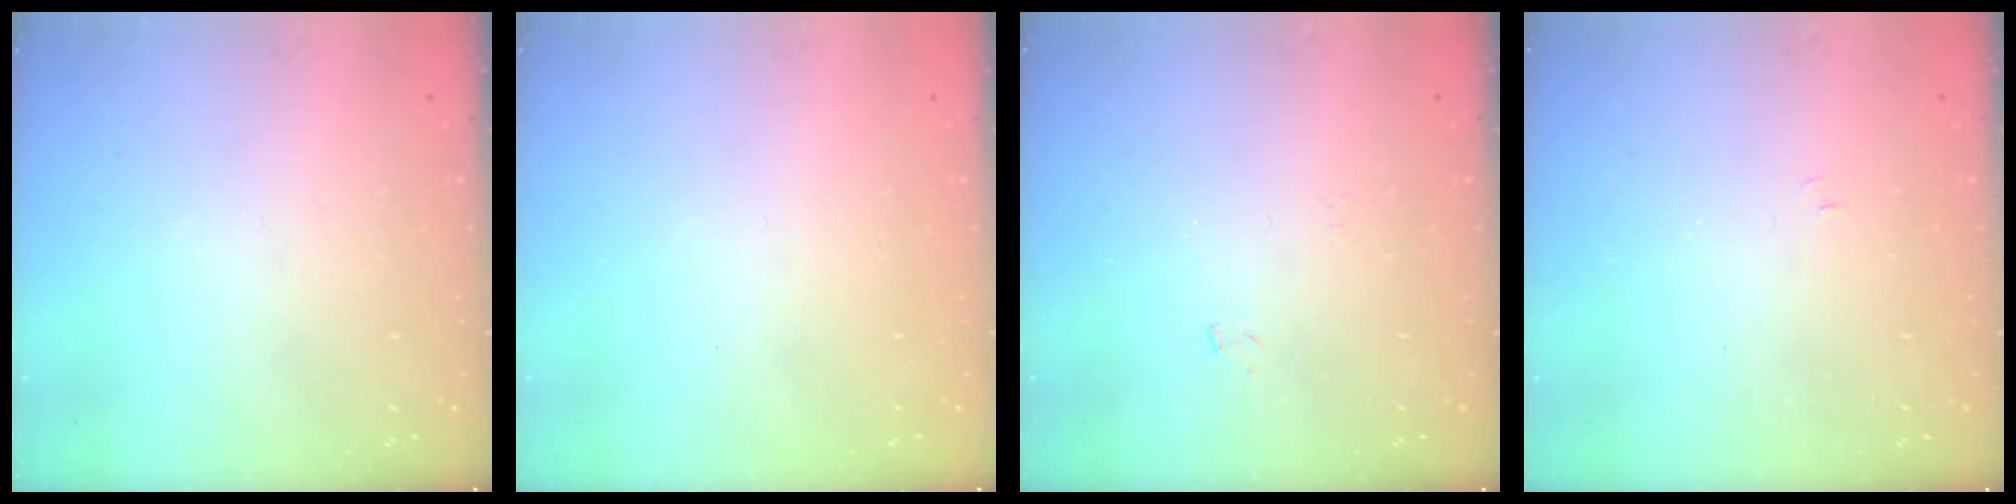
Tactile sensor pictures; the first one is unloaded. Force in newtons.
{"total": 1.5, "press": 1.5, "slide": 0.1}
{"total": 4.1, "press": 4.1, "slide": 0.4}
{"total": 3.7, "press": 3.7, "slide": 0.5}